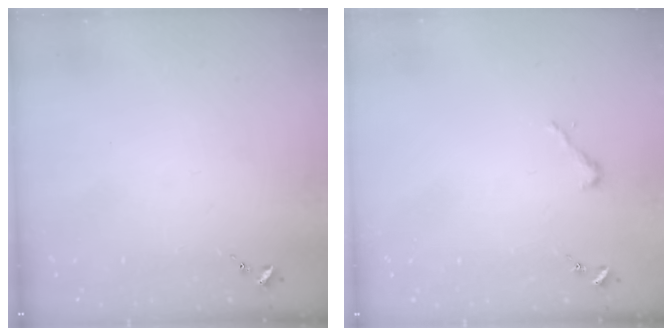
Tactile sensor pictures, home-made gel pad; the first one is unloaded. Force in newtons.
{"total": 2.5, "press": 2.5, "slide": 0.2}